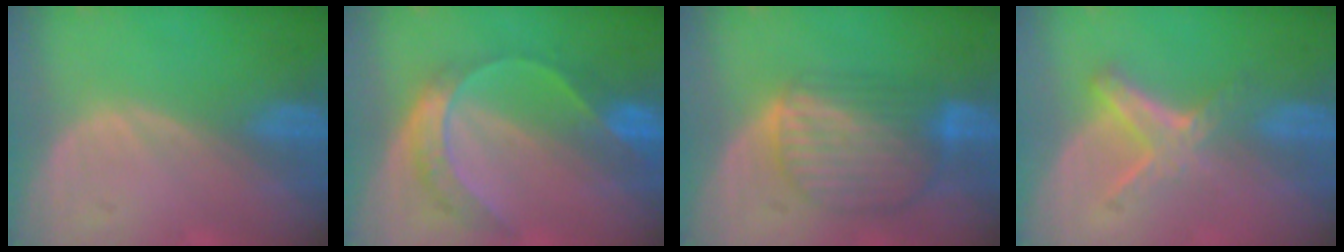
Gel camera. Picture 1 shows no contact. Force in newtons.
{"total": 7.7, "press": 6.5, "slide": 4.2}
{"total": 8.7, "press": 7.6, "slide": 4.3}
{"total": 5.8, "press": 5.2, "slide": 2.7}